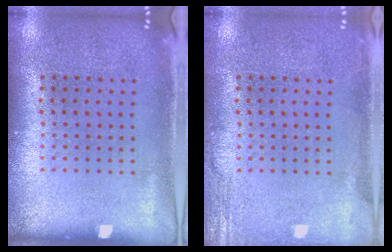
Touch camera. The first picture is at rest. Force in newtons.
{"total": 2.2, "press": 2.2, "slide": 0.4}